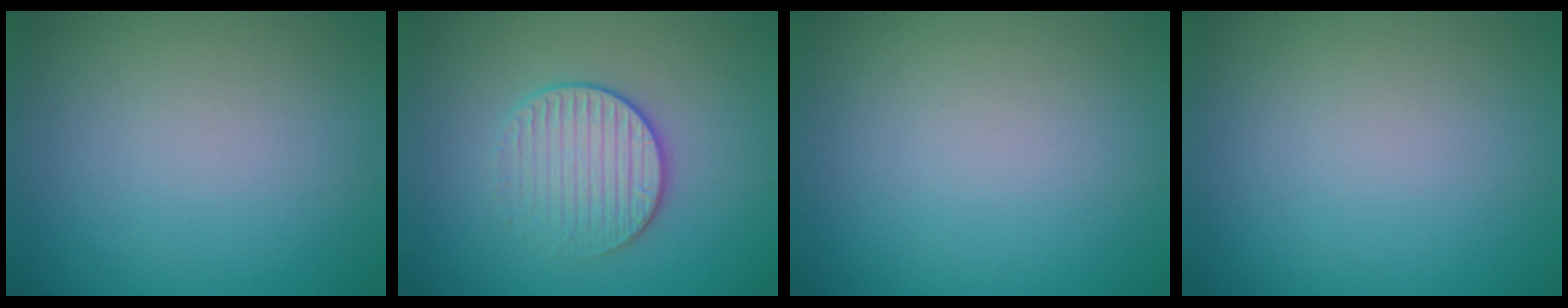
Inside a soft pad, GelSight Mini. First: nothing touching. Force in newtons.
{"total": 3.2, "press": 2.9, "slide": 1.5}
{"total": 0.0}
{"total": 0.0}